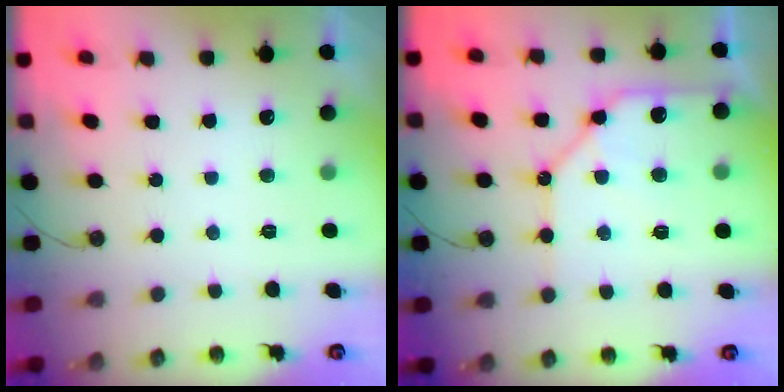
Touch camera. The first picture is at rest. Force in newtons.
{"total": 12.2, "press": 12.1, "slide": 1.7}